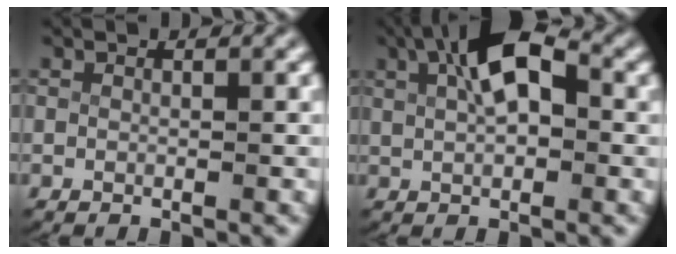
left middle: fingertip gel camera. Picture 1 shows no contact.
{"total": 6.5, "force": [2.2, 2.8, 5.4], "torque": [-0.096, 0.003, 0.039]}